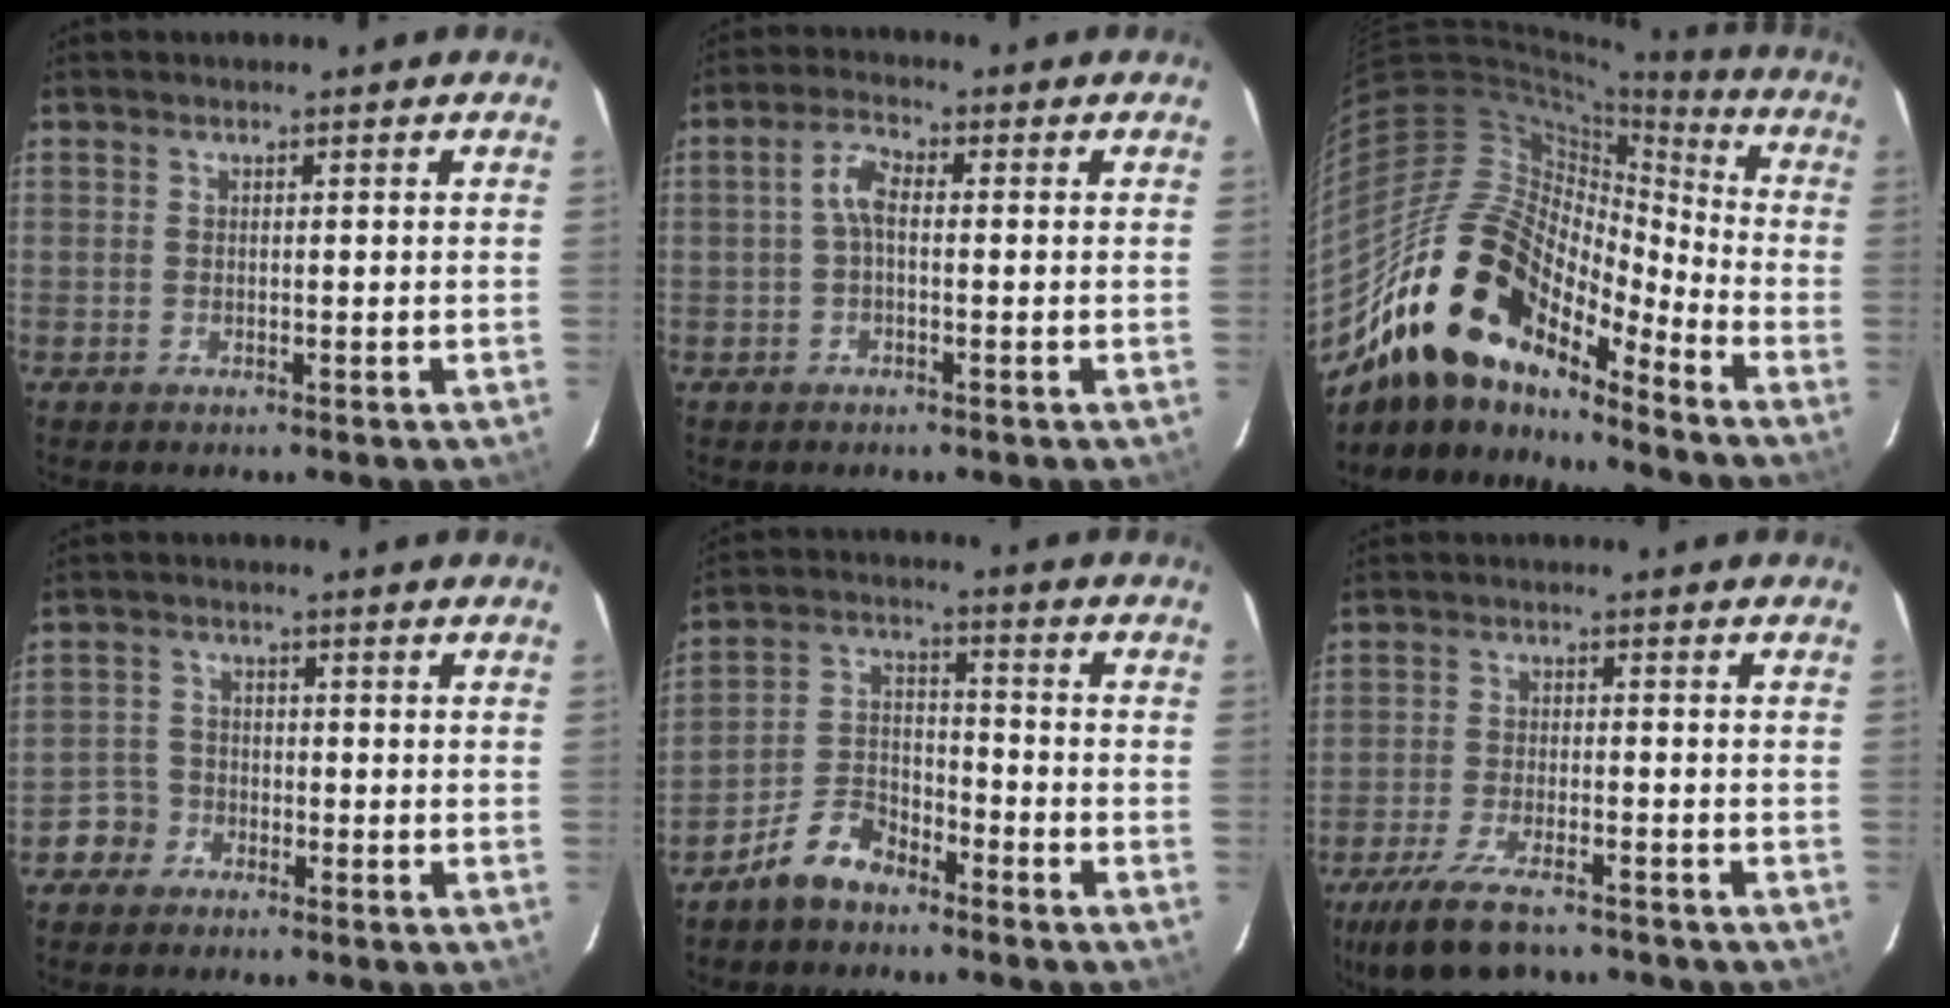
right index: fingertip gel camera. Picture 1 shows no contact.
{"total": 3.6, "force": [-0.3, 1.6, 3.2], "torque": [-0.066, 0.014, -0.008]}
{"total": 18.1, "force": [-13.2, 8.5, 9.1], "torque": [-0.163, 0.000, -0.256]}
{"total": 4.1, "force": [-2.6, 3.2, -0.3], "torque": [0.007, 0.018, -0.051]}
{"total": 8.3, "force": [-6.3, 4.0, 3.5], "torque": [-0.083, 0.023, -0.118]}
{"total": 12.9, "force": [-10.0, 4.4, 6.9], "torque": [-0.159, -0.030, -0.174]}